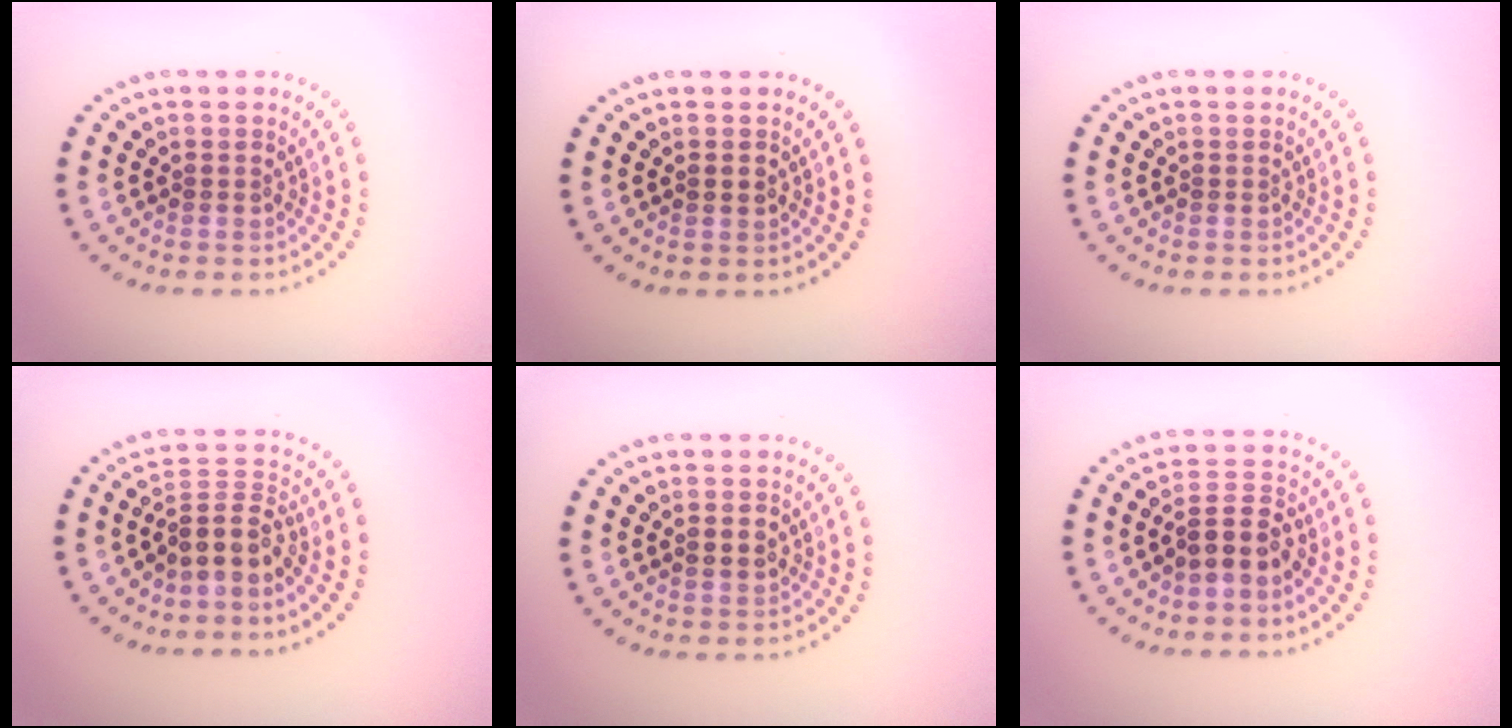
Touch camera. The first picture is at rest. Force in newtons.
{"total": 1.1, "press": 1.1, "slide": 0.1}
{"total": 0.0}
{"total": 3.2, "press": 2.5, "slide": 2.1}
{"total": 1.8, "press": 1.8, "slide": 0.1}
{"total": 3.0, "press": 2.7, "slide": 1.2}